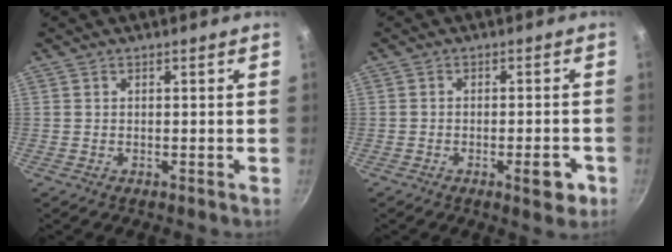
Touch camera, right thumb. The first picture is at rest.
{"total": 5.2, "force": [-2.3, 1.8, 4.3], "torque": [-0.043, 0.015, -0.024]}